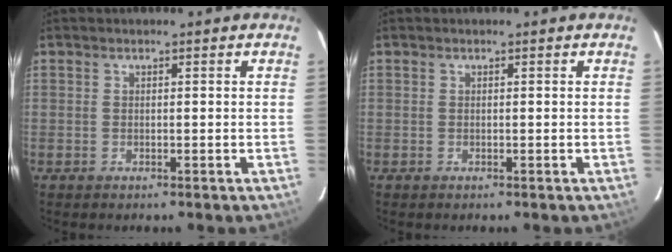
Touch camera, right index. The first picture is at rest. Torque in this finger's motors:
{"motor_torque": [0.59, 0.59, 0.00, 0.00]}